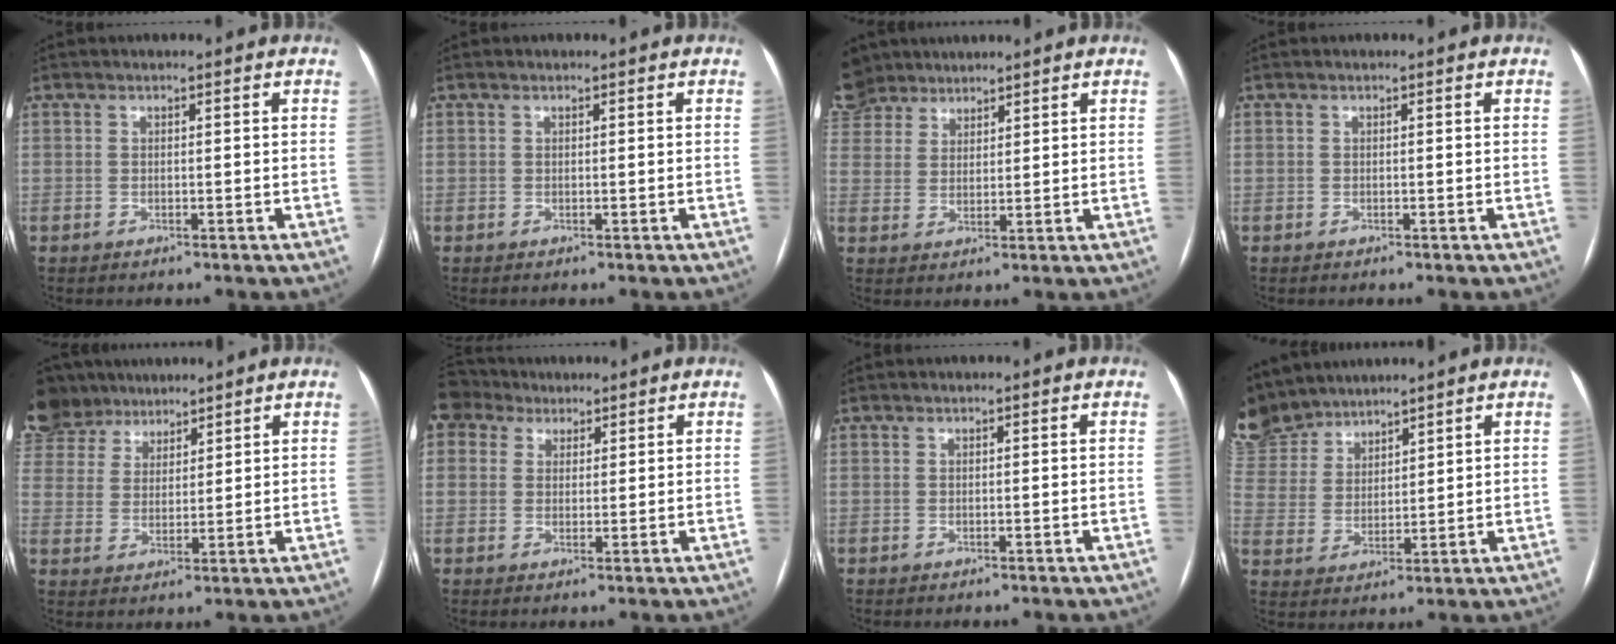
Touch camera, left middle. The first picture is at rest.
{"total": 0.0}
{"total": 7.3, "force": [6.5, 3.1, 1.0], "torque": [-0.040, 0.014, 0.137]}
{"total": 0.0}
{"total": 12.5, "force": [10.4, 5.8, 3.8], "torque": [-0.106, 0.037, 0.202]}
{"total": 2.8, "force": [2.5, 1.1, -0.6], "torque": [0.005, 0.014, 0.053]}
{"total": 0.0}
{"total": 11.0, "force": [10.5, 2.3, 2.3], "torque": [-0.077, 0.007, 0.228]}